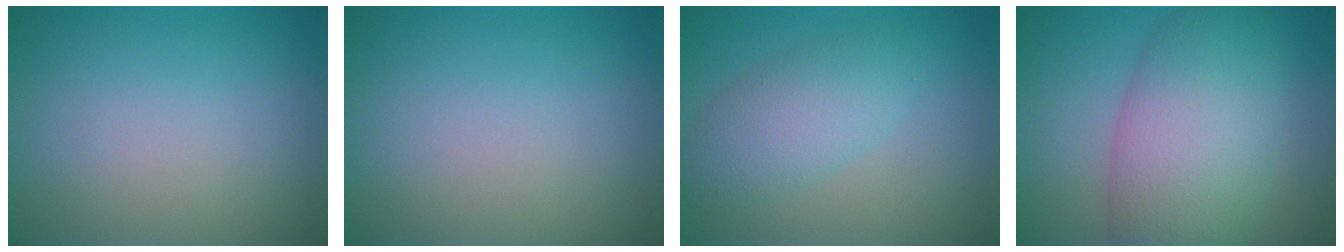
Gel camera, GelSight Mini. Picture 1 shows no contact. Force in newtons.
{"total": 0.0}
{"total": 4.0, "press": 4.0, "slide": 0.1}
{"total": 9.0, "press": 9.0, "slide": 0.4}